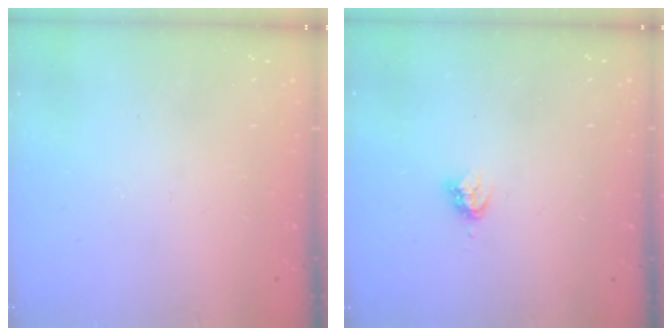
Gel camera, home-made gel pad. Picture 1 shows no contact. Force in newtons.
{"total": 3.3, "press": 3.3, "slide": 0.4}